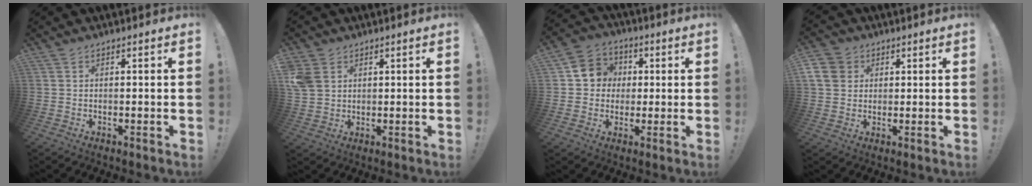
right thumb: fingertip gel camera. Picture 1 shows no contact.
{"total": 6.7, "force": [2.6, 5.2, 3.3], "torque": [-0.070, 0.000, 0.053]}
{"total": 9.4, "force": [0.8, 8.9, 2.8], "torque": [-0.038, 0.012, 0.023]}
{"total": 7.4, "force": [2.4, 6.5, 2.6], "torque": [-0.045, -0.004, 0.052]}